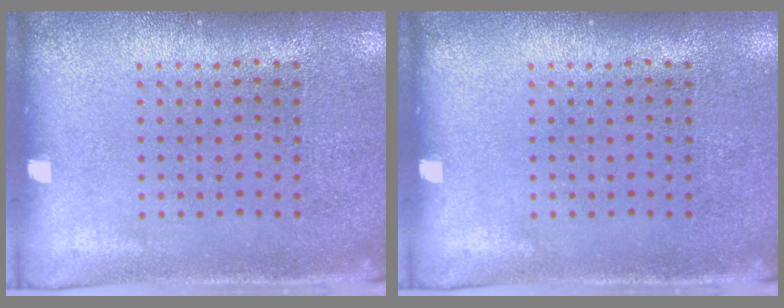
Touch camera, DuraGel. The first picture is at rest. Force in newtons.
{"total": 0.0}